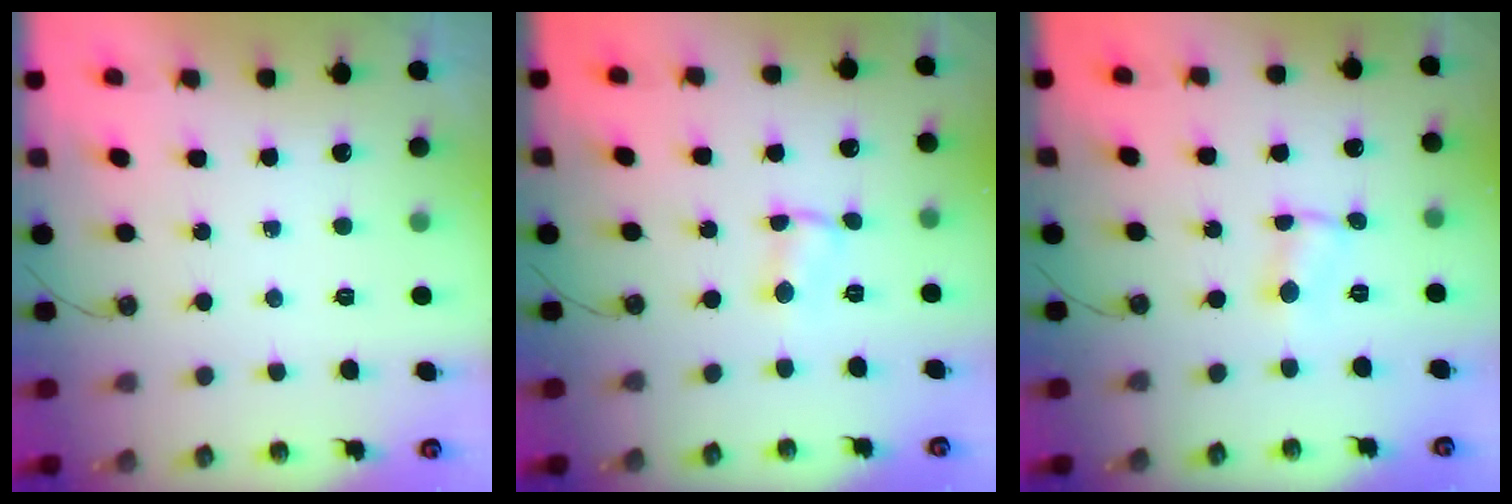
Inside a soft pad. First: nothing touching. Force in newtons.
{"total": 3.1, "press": 1.2, "slide": 2.9}
{"total": 1.9, "press": 1.9, "slide": 0.2}